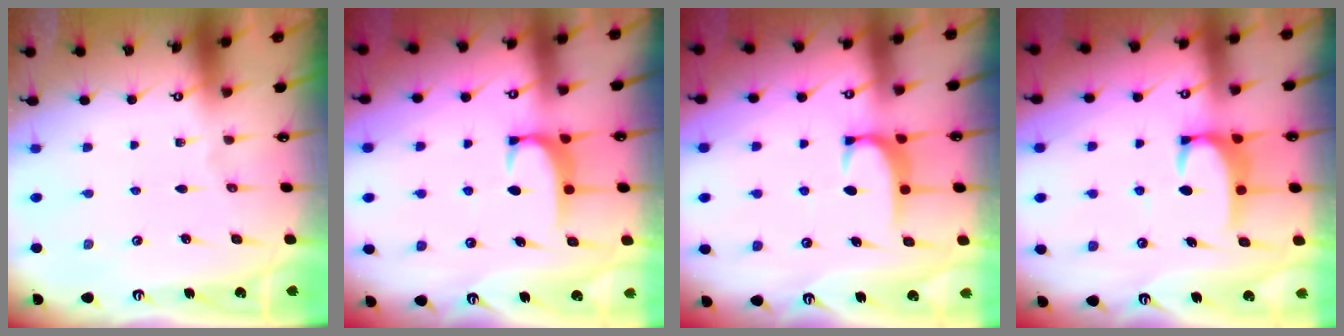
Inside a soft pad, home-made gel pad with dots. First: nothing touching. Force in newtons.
{"total": 1.9, "press": 1.9, "slide": 0.6}
{"total": 1.8, "press": 1.7, "slide": 0.5}
{"total": 3.5, "press": 3.4, "slide": 0.5}